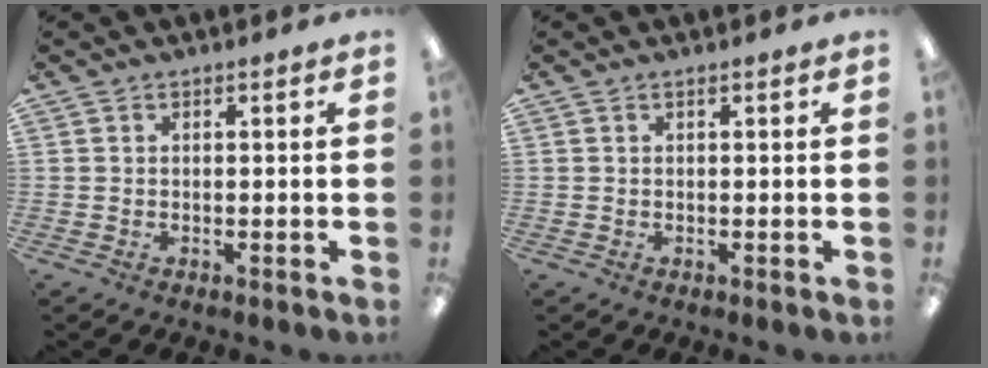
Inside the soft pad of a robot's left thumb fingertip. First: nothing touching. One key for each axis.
{"total": 0.0}